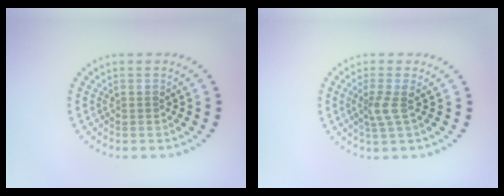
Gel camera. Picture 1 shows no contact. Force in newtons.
{"total": 2.0, "press": 1.4, "slide": 1.4}